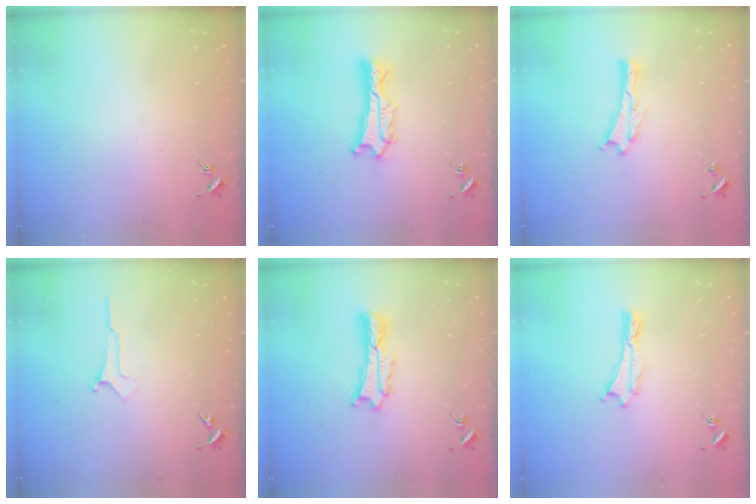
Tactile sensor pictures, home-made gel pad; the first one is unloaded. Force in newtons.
{"total": 3.3, "press": 3.3, "slide": 0.5}
{"total": 0.0}
{"total": 0.0}
{"total": 3.0, "press": 3.0, "slide": 0.3}
{"total": 0.0}